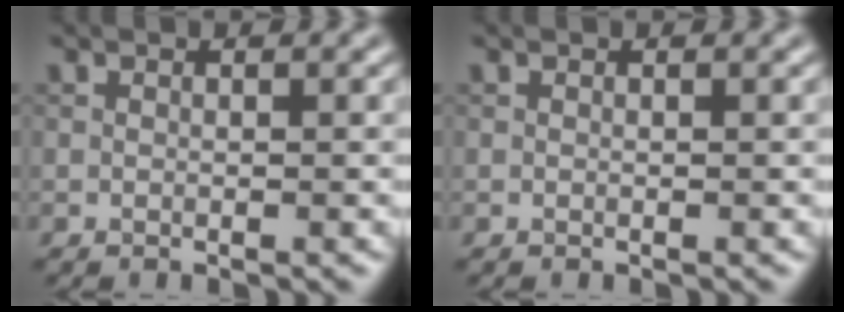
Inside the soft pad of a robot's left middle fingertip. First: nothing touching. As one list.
[{"total": 0.0}]